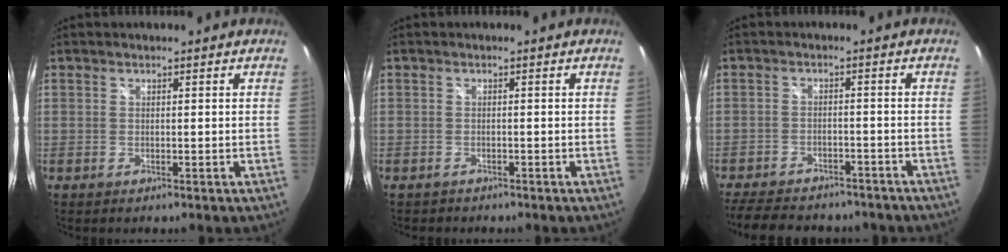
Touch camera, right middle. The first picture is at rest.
{"total": 1.2, "force": [-1.0, 0.7, 0.1], "torque": [-0.007, -0.001, -0.016]}
{"total": 15.6, "force": [-12.8, 6.0, 6.5], "torque": [-0.147, -0.012, -0.178]}